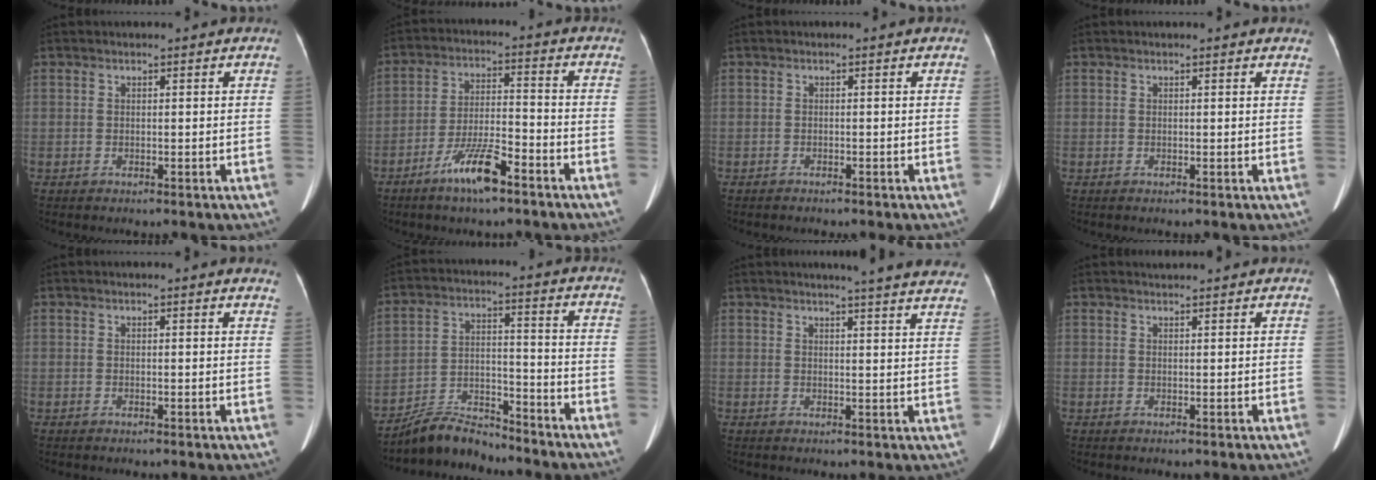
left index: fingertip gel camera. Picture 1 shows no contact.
{"total": 8.7, "force": [-5.8, 1.4, 6.3], "torque": [-0.127, -0.007, -0.104]}
{"total": 0.7, "force": [-0.7, 0.1, 0.0], "torque": [-0.010, -0.004, -0.011]}
{"total": 2.2, "force": [2.1, 0.4, 0.6], "torque": [-0.008, 0.002, 0.006]}
{"total": 3.7, "force": [3.6, 0.3, 0.8], "torque": [-0.006, -0.012, 0.014]}
{"total": 8.5, "force": [-8.3, 1.4, 0.9], "torque": [-0.022, 0.007, -0.147]}
{"total": 17.6, "force": [16.4, 0.3, 6.3], "torque": [-0.074, -0.052, 0.174]}
{"total": 2.4, "force": [2.4, -0.1, 0.4], "torque": [-0.009, 0.019, 0.034]}